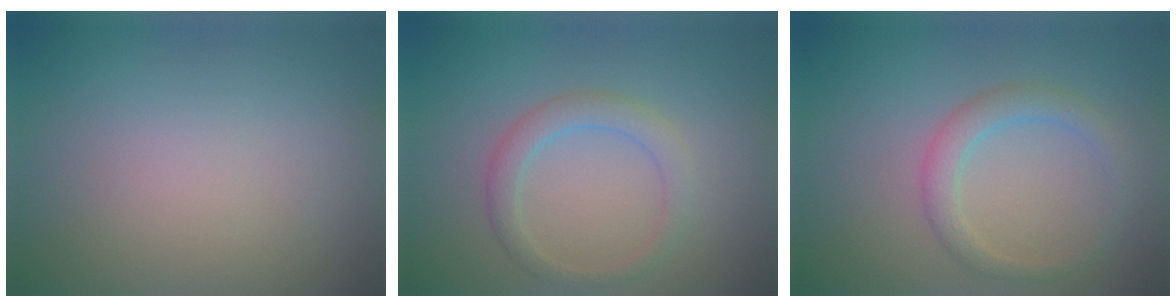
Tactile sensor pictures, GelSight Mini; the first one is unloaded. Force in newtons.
{"total": 2.5, "press": 2.5, "slide": 0.1}
{"total": 2.5, "press": 2.5, "slide": 0.0}